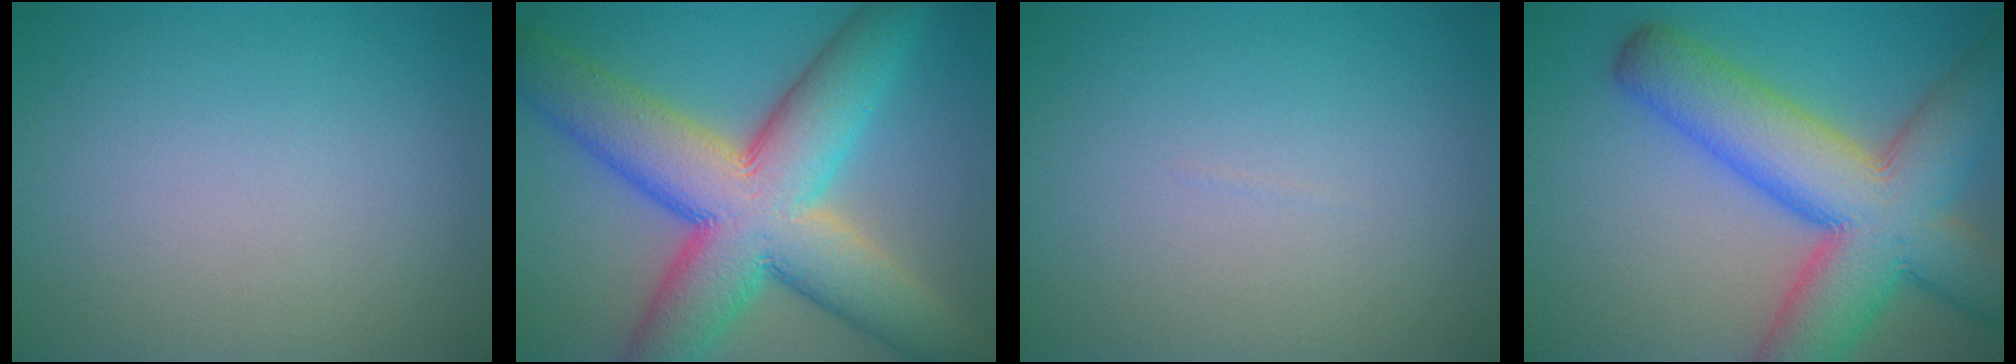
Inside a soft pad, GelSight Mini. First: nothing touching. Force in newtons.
{"total": 13.9, "press": 13.9, "slide": 0.6}
{"total": 0.0}
{"total": 12.5, "press": 12.4, "slide": 0.5}